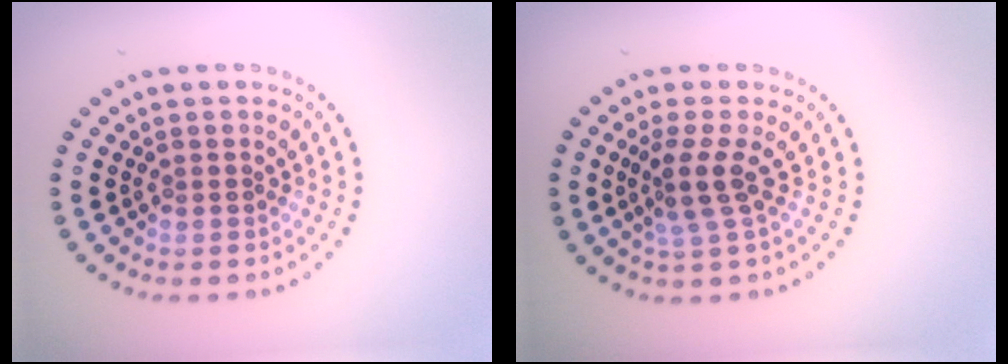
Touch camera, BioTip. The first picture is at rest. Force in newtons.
{"total": 2.6, "press": 1.8, "slide": 1.9}